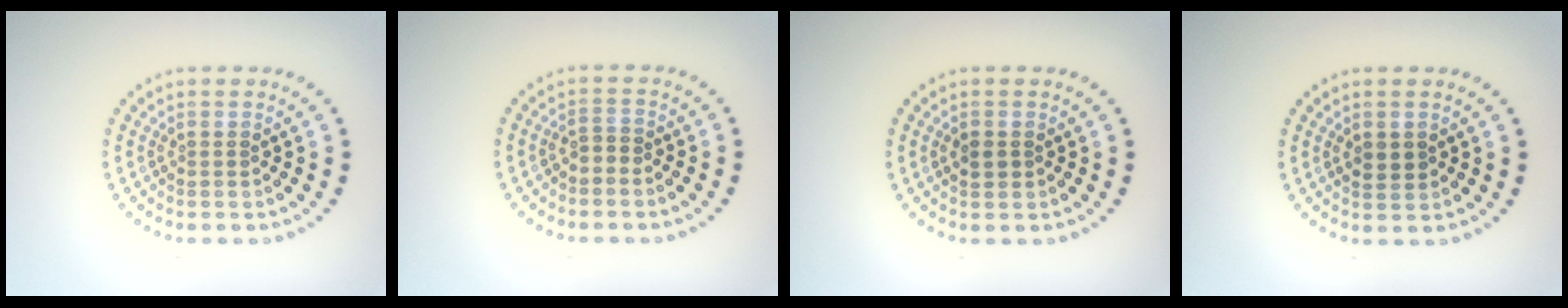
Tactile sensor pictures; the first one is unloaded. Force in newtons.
{"total": 1.2, "press": 1.0, "slide": 0.7}
{"total": 1.1, "press": 1.1, "slide": 0.2}
{"total": 1.6, "press": 1.6, "slide": 0.2}